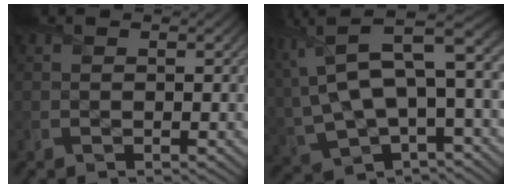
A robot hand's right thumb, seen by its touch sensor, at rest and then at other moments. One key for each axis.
{"total": 16.0, "fx": 3.5, "fy": 7.8, "fz": 13.5, "tx": -0.314, "ty": -0.012, "tz": 0.079}